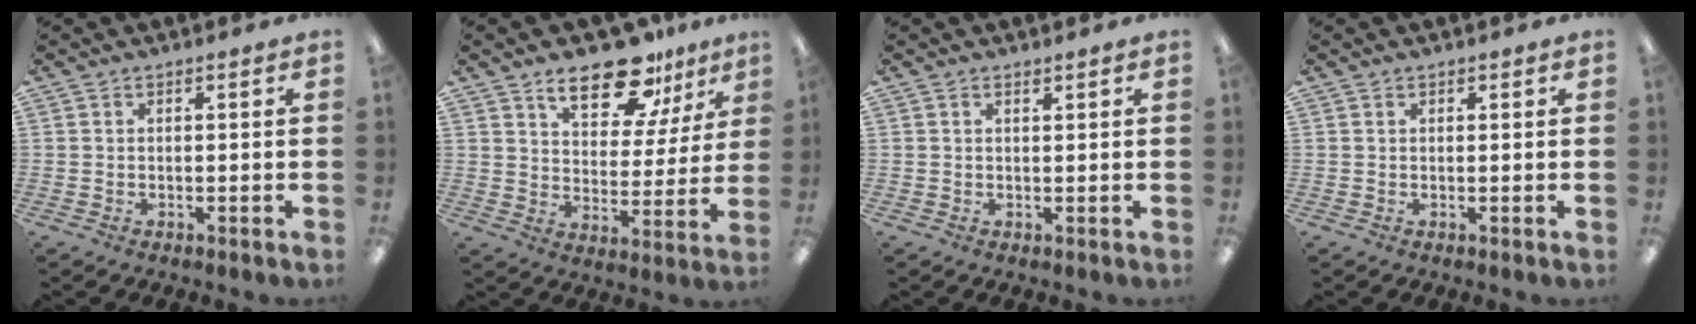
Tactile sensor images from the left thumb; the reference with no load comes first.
{"total": 15.4, "force": [11.1, 6.9, 8.1], "torque": [-0.115, -0.061, 0.193]}
{"total": 0.8, "force": [0.7, 0.3, 0.2], "torque": [0.004, -0.003, 0.011]}
{"total": 0.7, "force": [0.5, 0.4, 0.0], "torque": [0.000, 0.001, 0.010]}